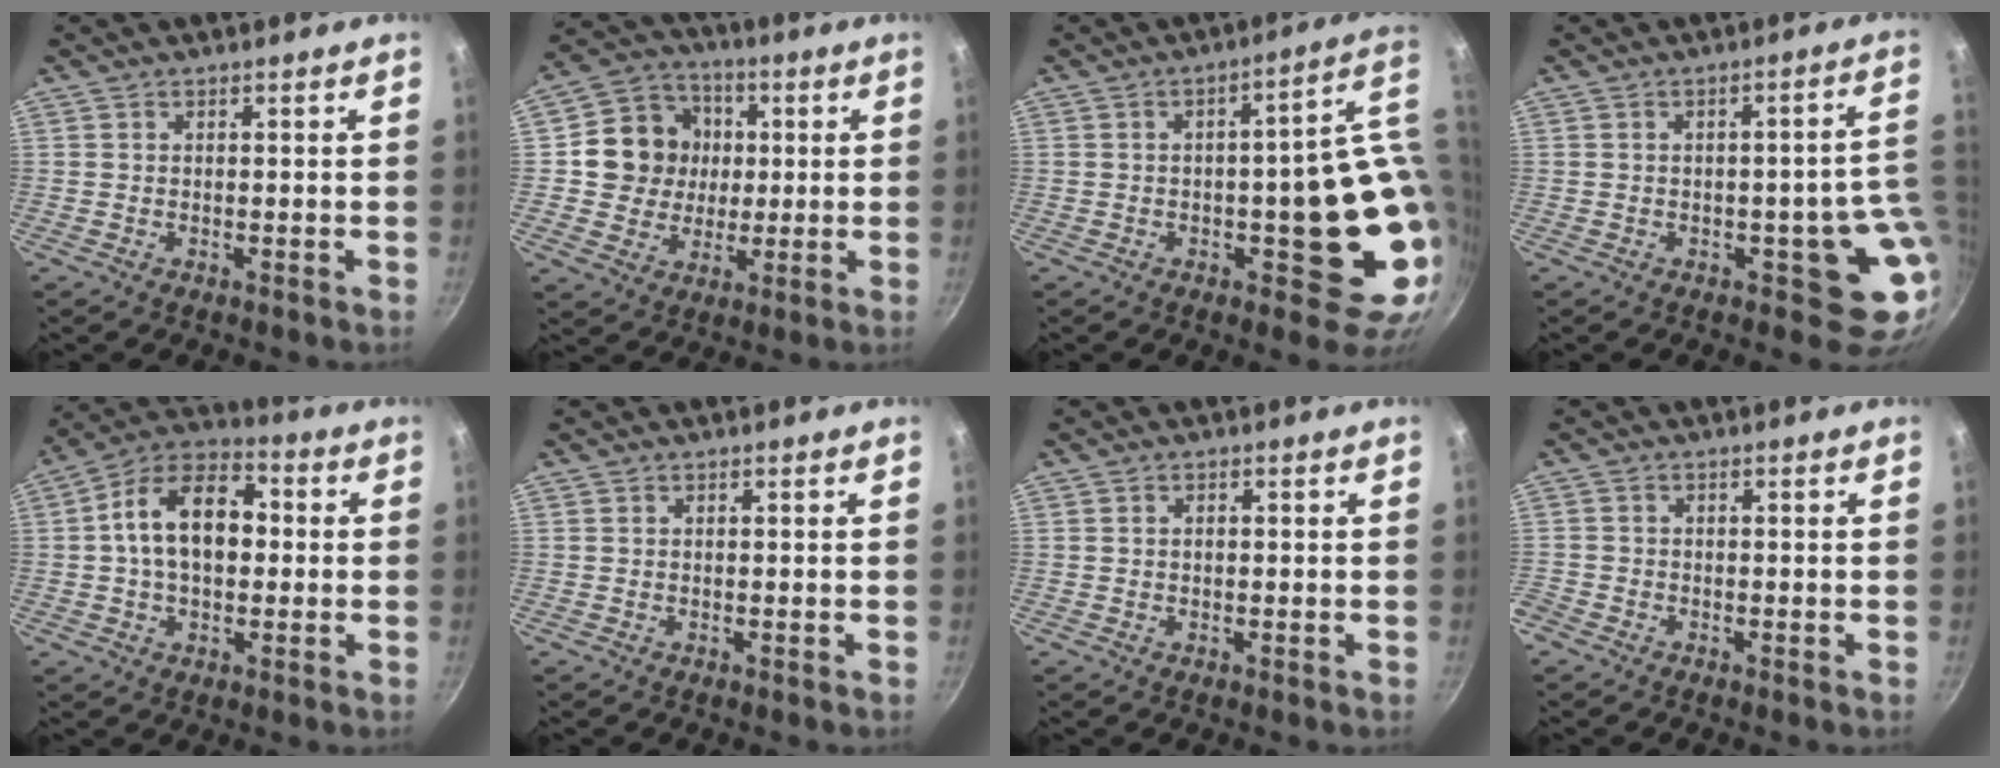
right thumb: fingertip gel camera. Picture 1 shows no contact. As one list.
[{"total": 12.5, "force": [1.4, 11.5, 4.6], "torque": [-0.048, 0.016, 0.015]}, {"total": 16.7, "force": [0.6, 5.9, 15.6], "torque": [-0.148, -0.011, 0.010]}, {"total": 9.3, "force": [-0.9, 4.7, 7.9], "torque": [-0.029, 0.011, -0.007]}, {"total": 15.1, "force": [1.1, 9.6, 11.6], "torque": [-0.161, 0.033, -0.002]}, {"total": 0.0}, {"total": 0.9, "force": [0.0, 0.6, 0.6], "torque": [-0.009, 0.004, -0.001]}, {"total": 2.7, "force": [-1.7, 1.8, 1.0], "torque": [-0.032, 0.003, -0.038]}]